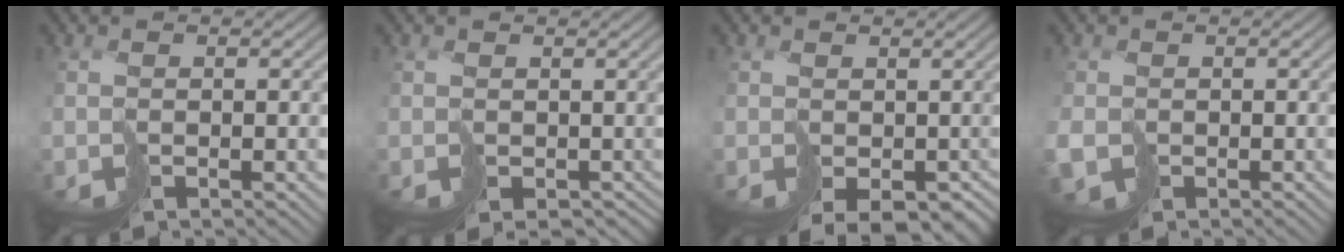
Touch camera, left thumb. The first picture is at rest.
{"total": 1.4, "force": [0.3, 1.2, 0.6], "torque": [-0.012, -0.006, 0.009]}
{"total": 5.0, "force": [-1.5, 3.5, 3.3], "torque": [-0.057, -0.023, -0.003]}
{"total": 2.9, "force": [-0.8, 2.2, 1.7], "torque": [-0.039, -0.008, -0.013]}